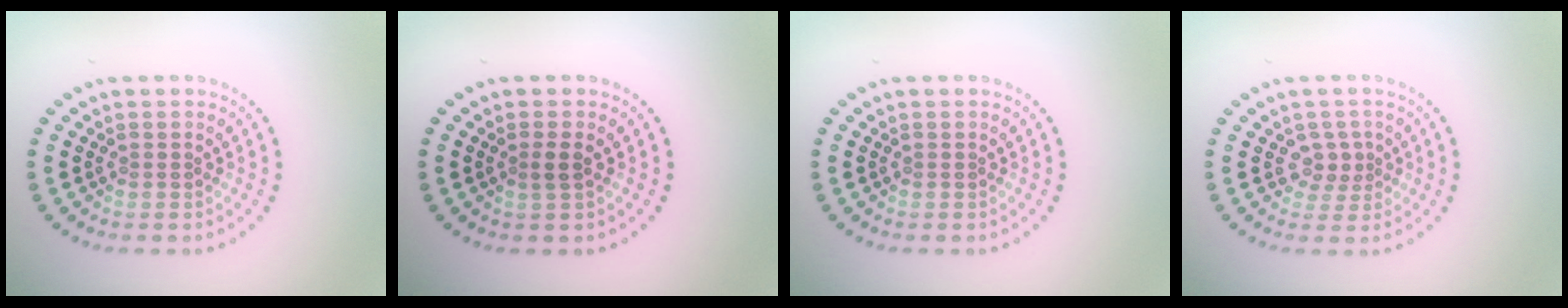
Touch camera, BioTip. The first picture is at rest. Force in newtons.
{"total": 1.1, "press": 0.9, "slide": 0.7}
{"total": 0.0}
{"total": 2.0, "press": 1.5, "slide": 1.3}